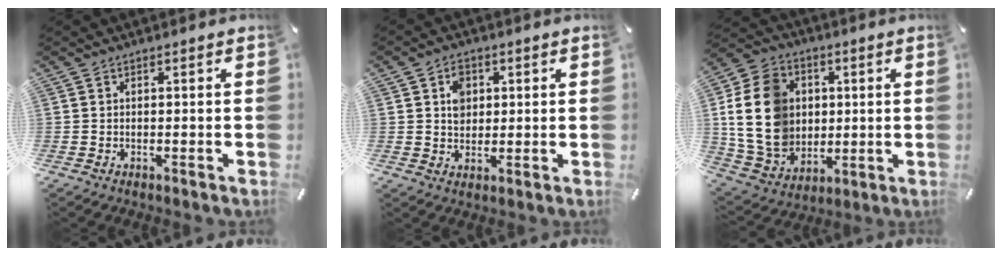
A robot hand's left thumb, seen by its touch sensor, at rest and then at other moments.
{"total": 5.1, "force": [1.3, 4.4, 2.2], "torque": [-0.030, 0.000, 0.018]}
{"total": 18.3, "force": [1.7, 15.3, 9.9], "torque": [-0.212, 0.001, 0.035]}